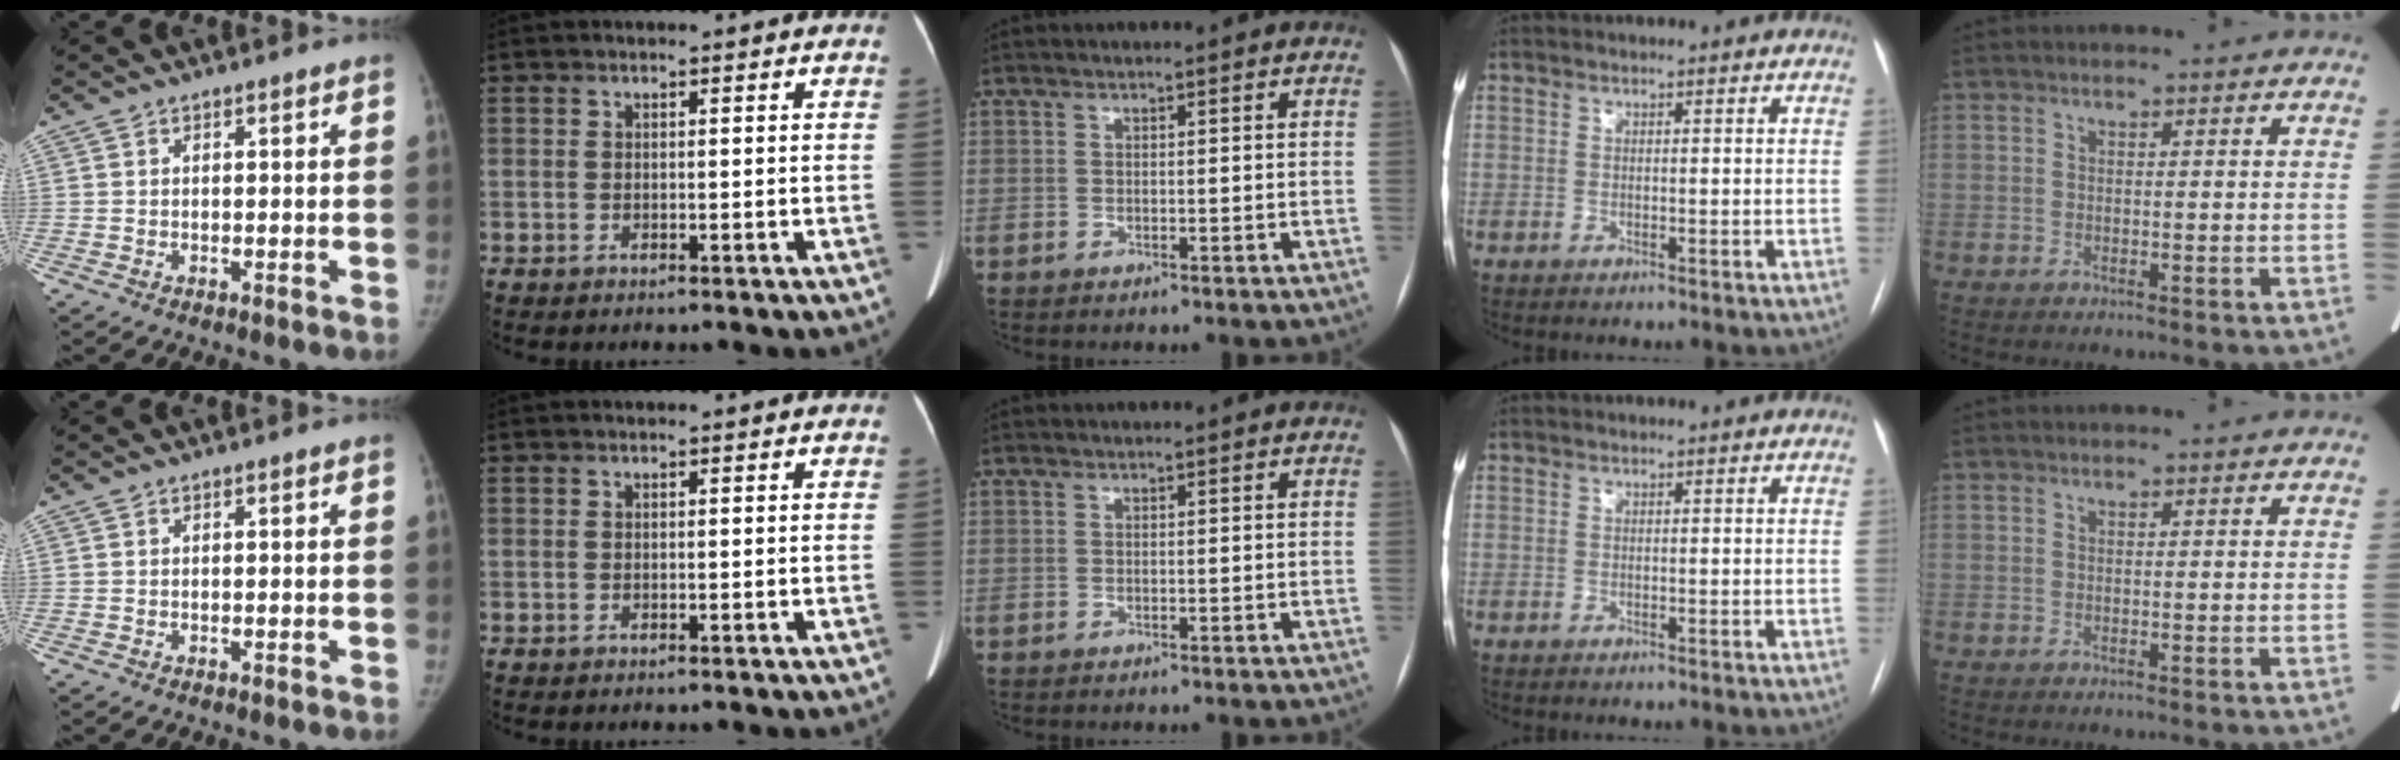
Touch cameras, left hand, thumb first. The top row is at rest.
{}